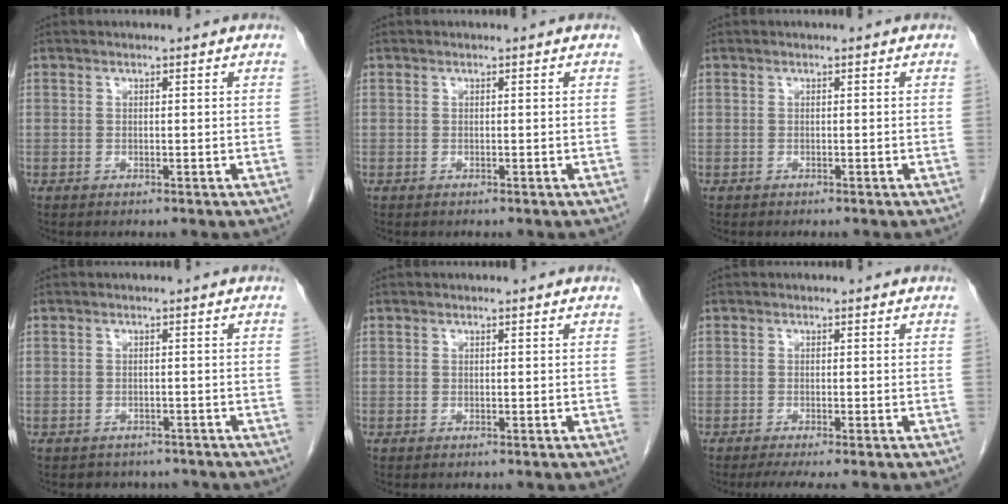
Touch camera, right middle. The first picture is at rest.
{"total": 0.0}
{"total": 0.0}
{"total": 4.5, "force": [-3.9, 2.3, 0.3], "torque": [-0.008, 0.007, -0.044]}
{"total": 0.0}
{"total": 3.5, "force": [-2.6, -0.1, 2.2], "torque": [-0.035, -0.011, -0.043]}